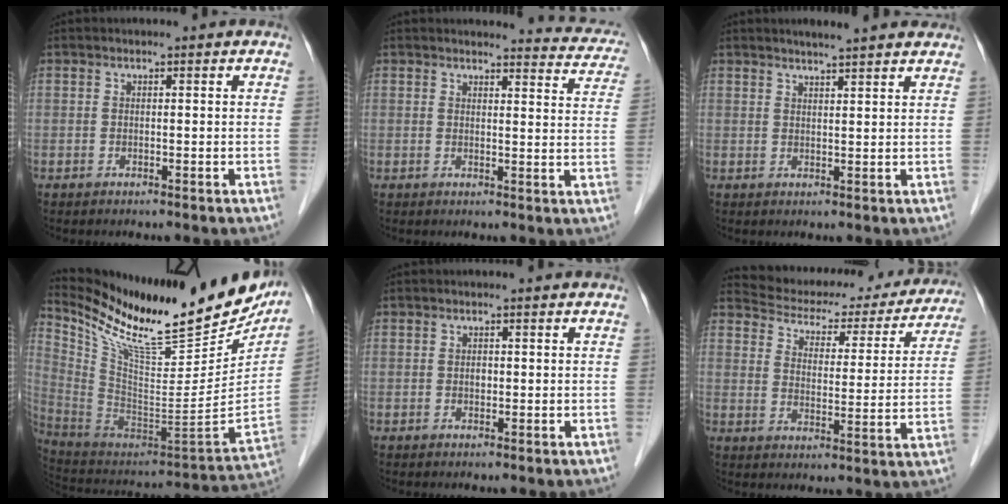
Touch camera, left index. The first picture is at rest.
{"total": 9.1, "force": [8.8, 1.7, 1.2], "torque": [0.011, -0.034, 0.070]}
{"total": 7.3, "force": [6.4, 0.7, 3.4], "torque": [-0.045, 0.014, 0.078]}
{"total": 30.6, "force": [25.1, 6.8, 16.2], "torque": [-0.278, -0.053, 0.378]}
{"total": 0.7, "force": [0.0, 0.5, 0.5], "torque": [-0.008, 0.001, 0.000]}
{"total": 21.6, "force": [20.0, 6.4, 5.2], "torque": [-0.070, -0.015, 0.247]}